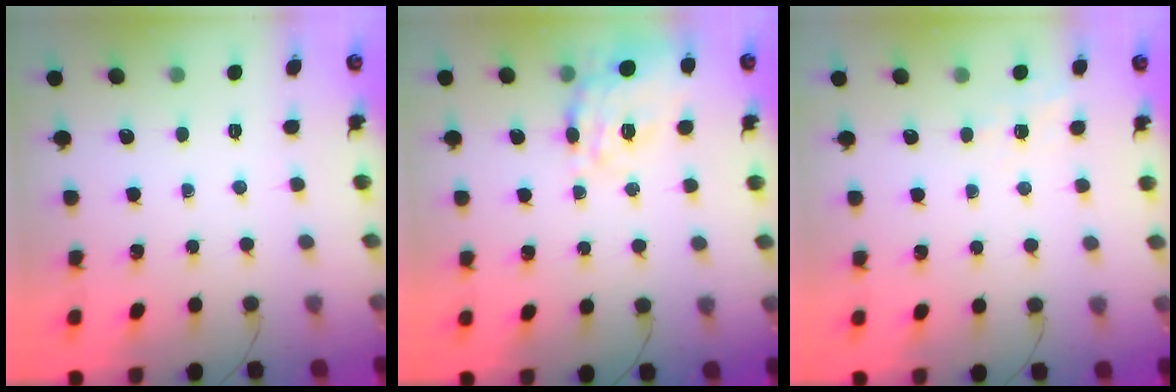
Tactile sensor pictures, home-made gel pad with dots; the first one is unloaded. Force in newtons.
{"total": 16.8, "press": 16.6, "slide": 2.4}
{"total": 5.9, "press": 5.6, "slide": 1.7}